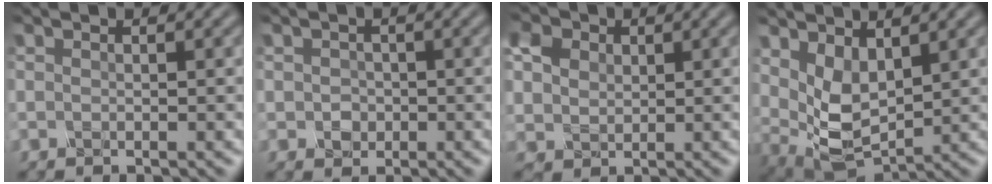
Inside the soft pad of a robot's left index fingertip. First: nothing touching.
{"total": 0.7, "force": [-0.3, 0.4, -0.5], "torque": [-0.003, 0.003, -0.001]}
{"total": 3.8, "force": [2.1, 2.9, 1.4], "torque": [-0.065, 0.020, 0.039]}
{"total": 3.9, "force": [1.9, 2.0, 2.7], "torque": [-0.078, -0.007, 0.052]}